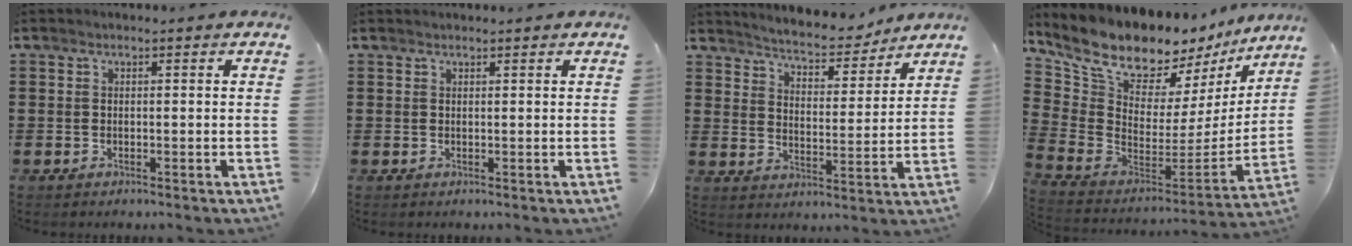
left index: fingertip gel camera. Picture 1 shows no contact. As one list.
[{"total": 0.6, "force": [0.6, 0.0, 0.0], "torque": [-0.003, 0.000, 0.013]}, {"total": 4.9, "force": [4.8, 0.4, 1.0], "torque": [-0.045, -0.034, 0.079]}, {"total": 10.8, "force": [9.5, 3.9, 3.3], "torque": [-0.110, -0.081, 0.172]}]